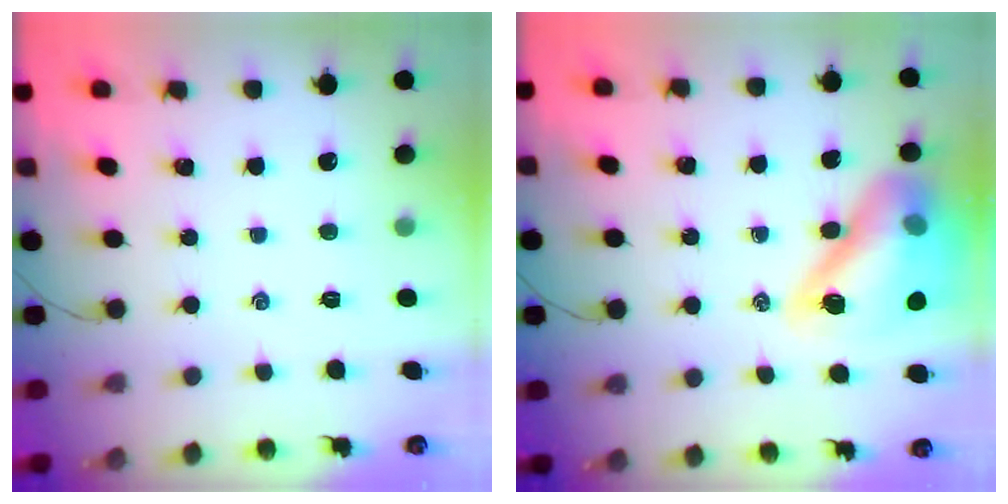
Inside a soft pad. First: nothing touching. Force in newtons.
{"total": 18.0, "press": 17.4, "slide": 4.6}